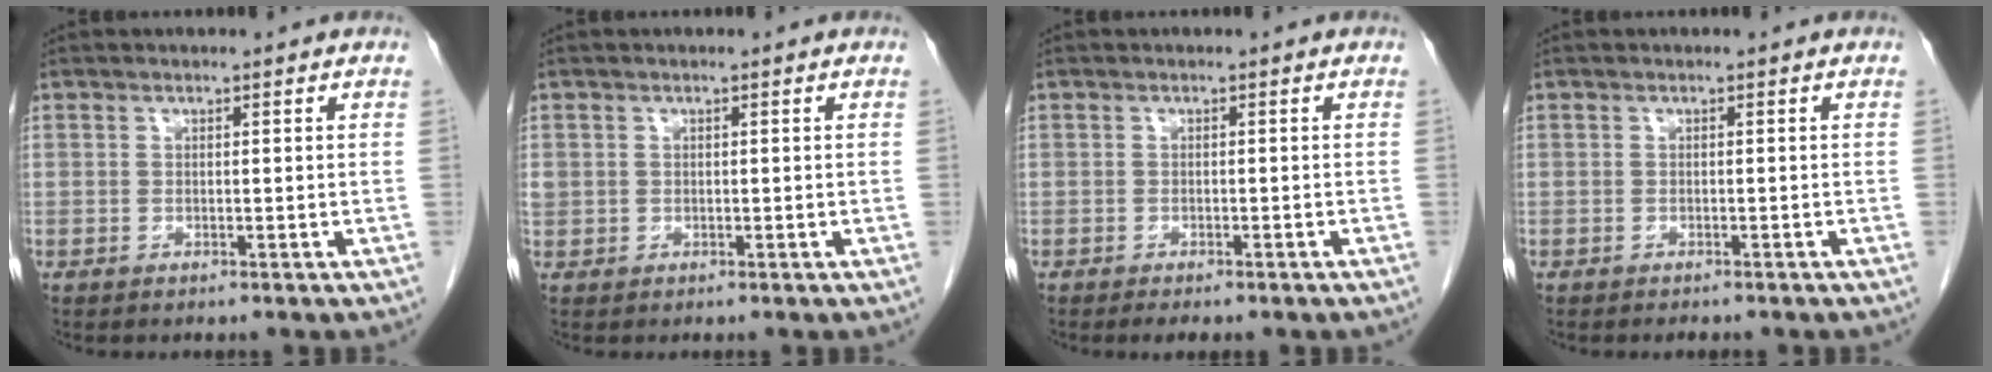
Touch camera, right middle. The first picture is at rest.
{"total": 1.6, "force": [0.2, 1.5, 0.6], "torque": [-0.021, 0.014, 0.007]}
{"total": 3.3, "force": [-2.6, 0.9, 1.9], "torque": [-0.022, -0.008, -0.029]}
{"total": 2.1, "force": [-1.8, 0.6, 1.0], "torque": [-0.018, -0.005, -0.017]}